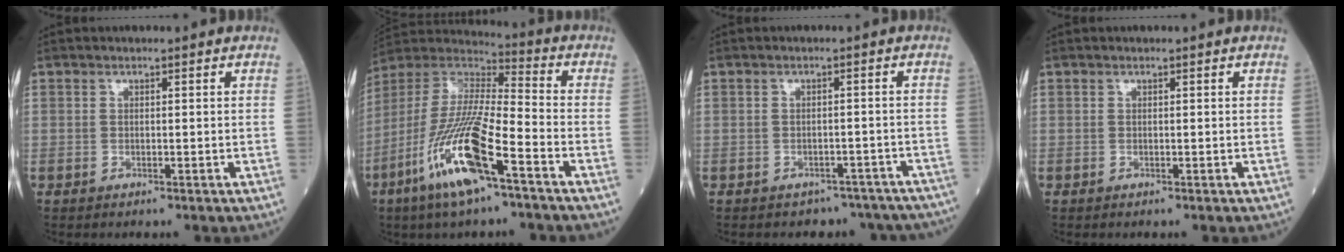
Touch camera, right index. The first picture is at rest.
{"total": 17.1, "force": [-8.2, 2.2, 14.9], "torque": [-0.317, -0.029, -0.158]}
{"total": 8.7, "force": [-7.5, 4.3, 0.7], "torque": [0.010, 0.020, -0.075]}
{"total": 0.0}